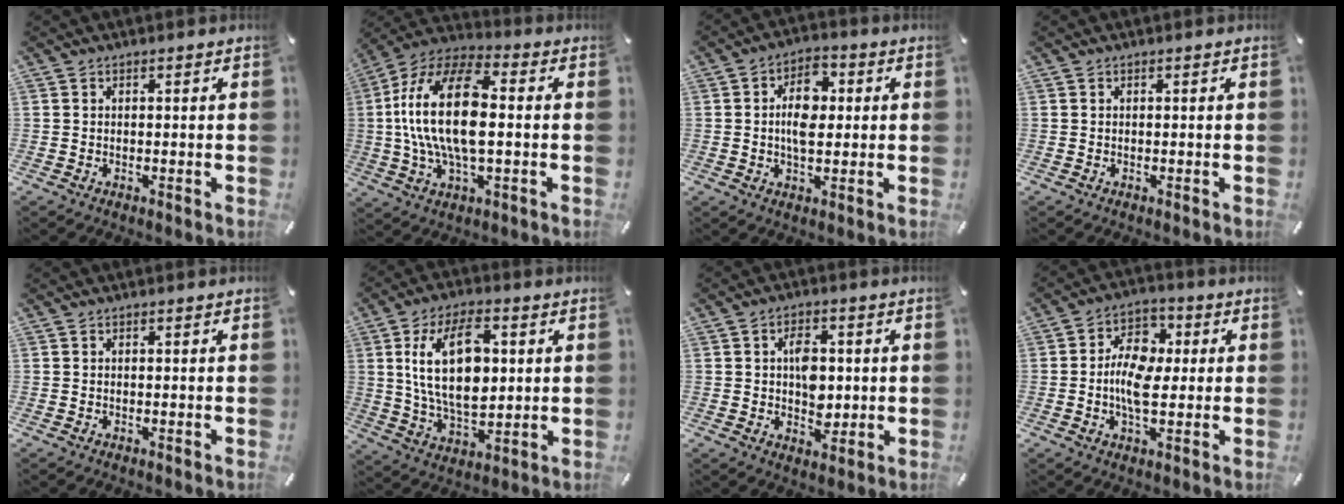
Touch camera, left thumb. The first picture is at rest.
{"total": 19.7, "force": [0.6, 9.8, 17.0], "torque": [-0.356, 0.002, 0.009]}
{"total": 8.9, "force": [0.8, 5.6, 6.9], "torque": [-0.109, 0.002, 0.008]}
{"total": 0.0}
{"total": 0.0}
{"total": 17.2, "force": [3.6, 9.9, 13.6], "torque": [-0.267, 0.000, 0.055]}
{"total": 7.3, "force": [0.6, 5.3, 5.1], "torque": [-0.061, -0.001, 0.006]}
{"total": 10.7, "force": [-0.9, 6.8, 8.1], "torque": [-0.149, 0.005, -0.021]}